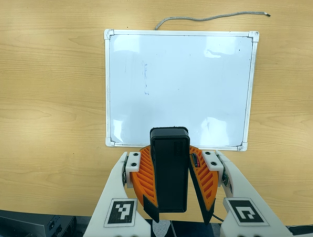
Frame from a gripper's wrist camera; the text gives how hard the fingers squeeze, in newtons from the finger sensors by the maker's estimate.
{"total": 11.2, "left": 10.6, "right": 11.9}